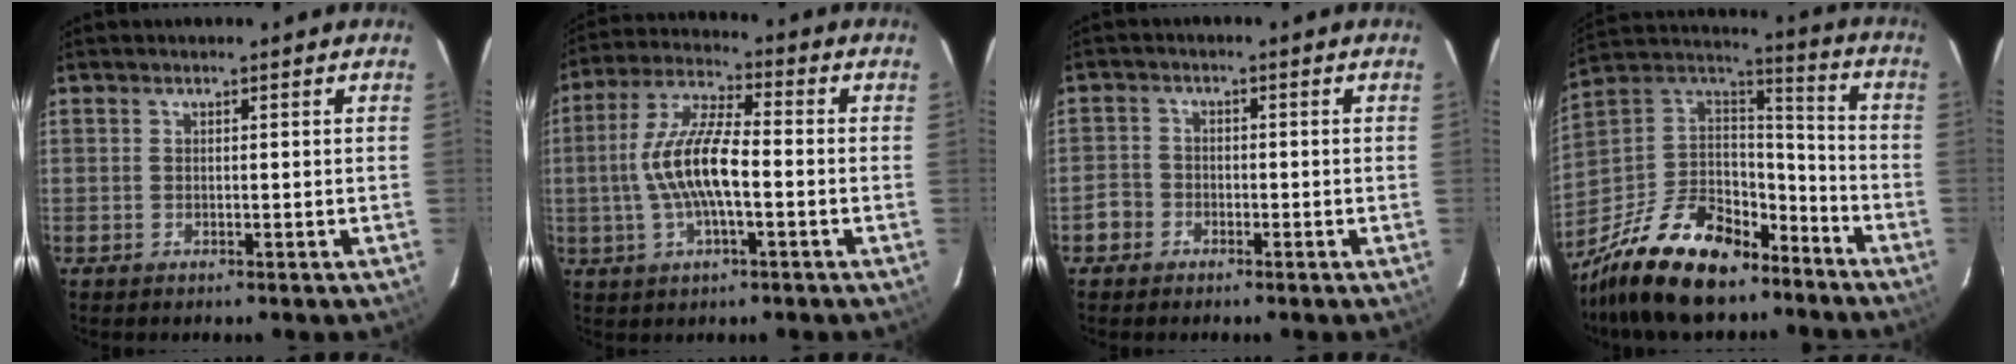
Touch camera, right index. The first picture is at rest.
{"total": 11.8, "force": [-1.7, 3.2, 11.2], "torque": [-0.230, 0.009, -0.034]}
{"total": 3.4, "force": [-1.9, 2.8, 0.4], "torque": [-0.009, 0.013, -0.037]}
{"total": 23.8, "force": [-16.5, 12.0, 12.3], "torque": [-0.267, 0.020, -0.260]}